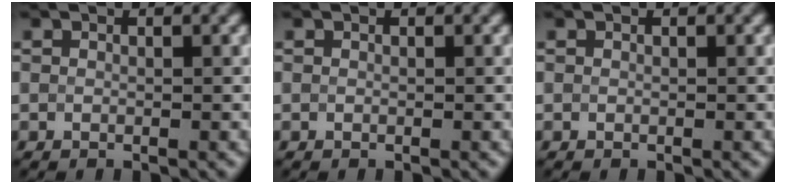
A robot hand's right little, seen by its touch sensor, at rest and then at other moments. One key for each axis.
{"total": 0.0}
{"total": 0.0}